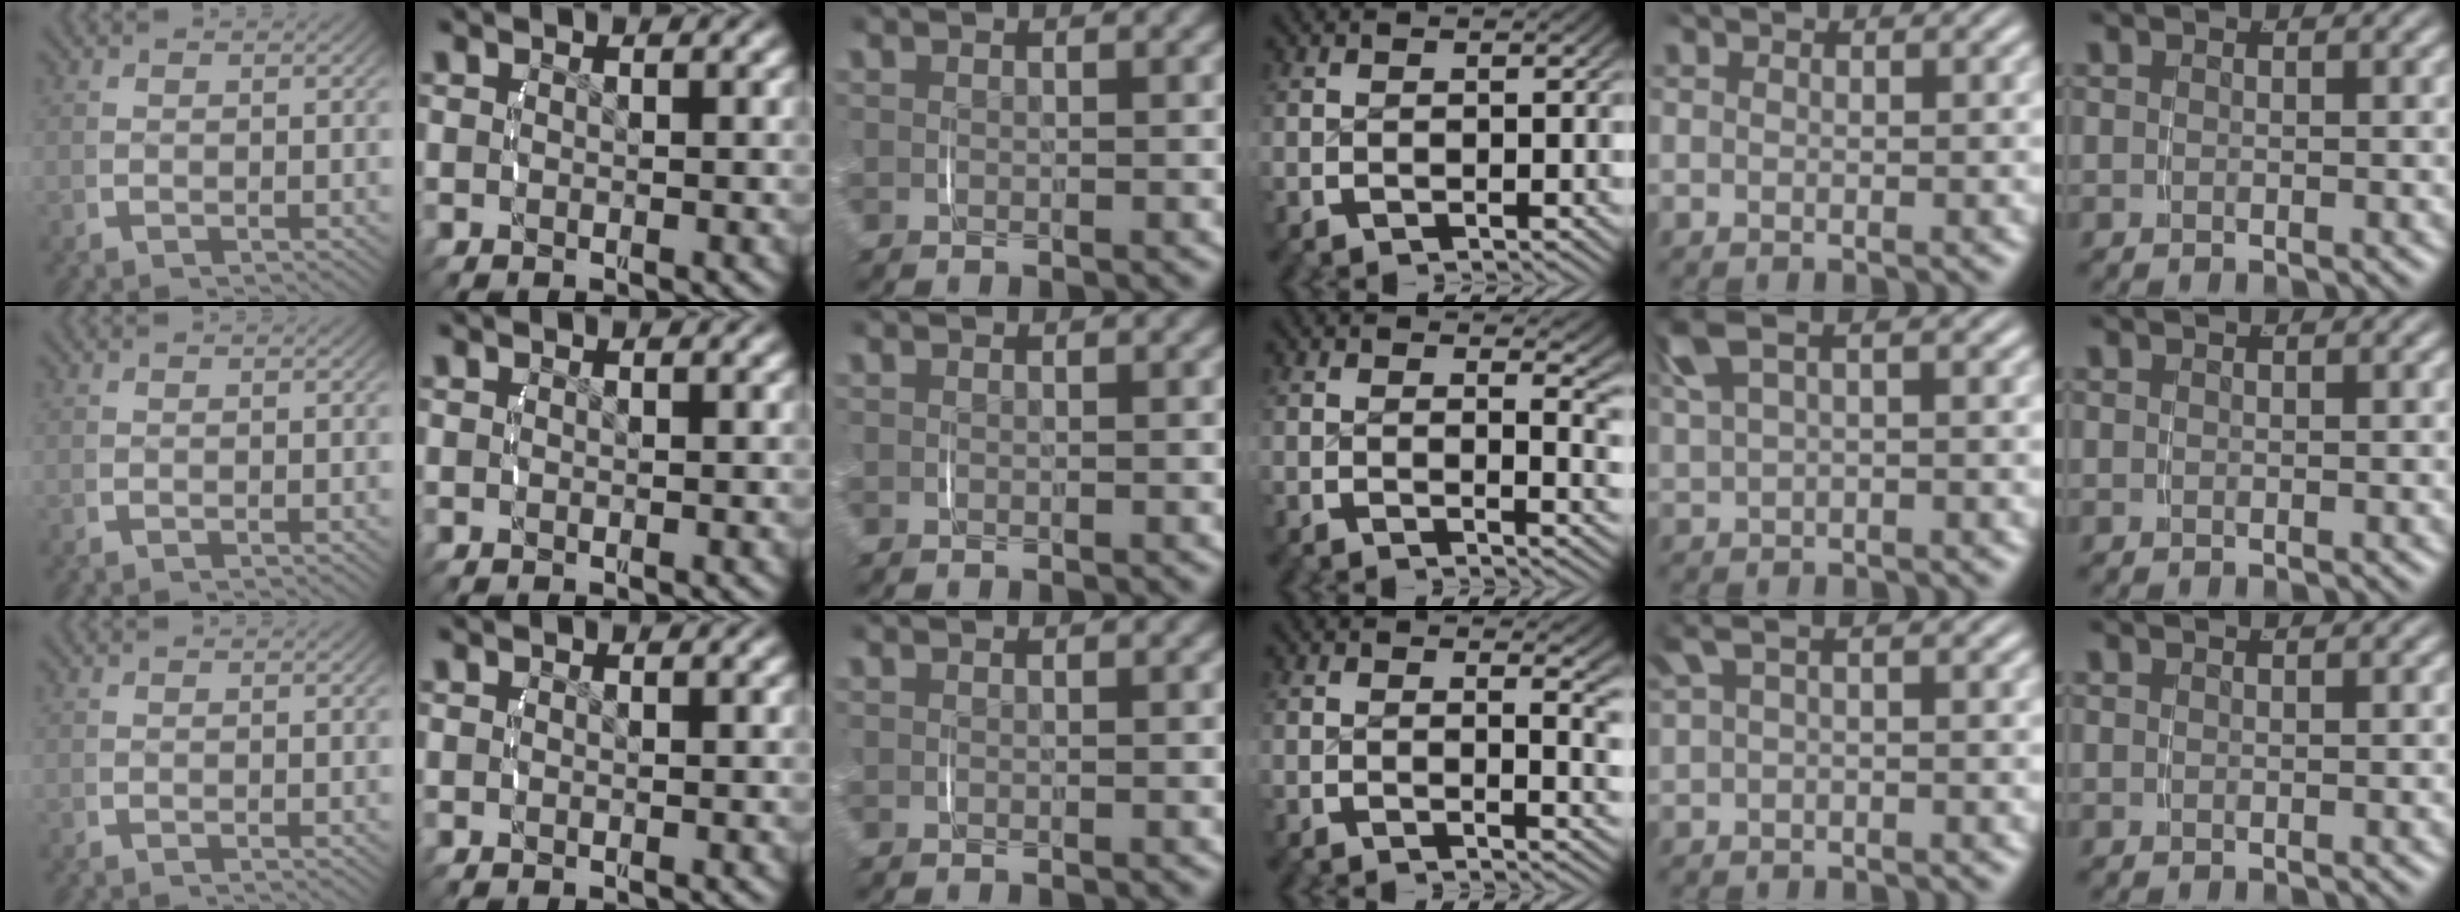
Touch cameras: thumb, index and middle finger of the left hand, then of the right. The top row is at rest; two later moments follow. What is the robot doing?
{"motion": "lift_and_place", "object": "measuring cup"}